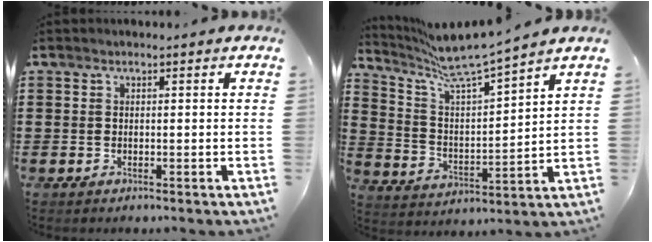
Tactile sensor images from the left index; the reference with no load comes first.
{"total": 8.3, "force": [7.2, 0.4, 3.9], "torque": [-0.107, -0.046, 0.122]}